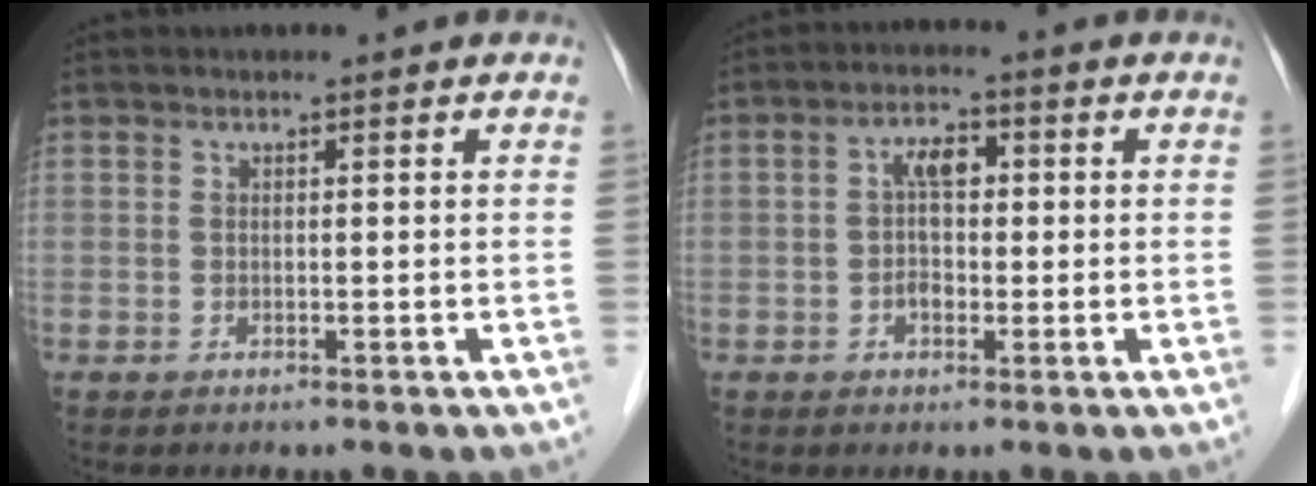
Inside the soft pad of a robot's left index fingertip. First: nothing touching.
{"total": 4.0, "force": [-0.1, 2.3, 3.2], "torque": [-0.066, 0.016, -0.005]}